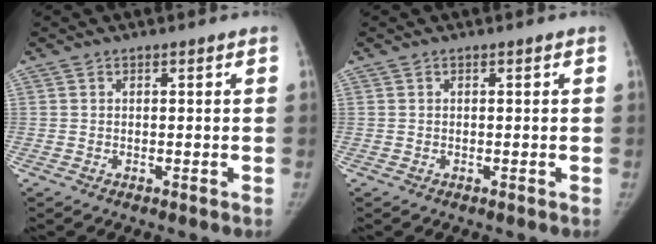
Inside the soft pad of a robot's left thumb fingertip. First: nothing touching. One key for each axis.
{"total": 0.0}